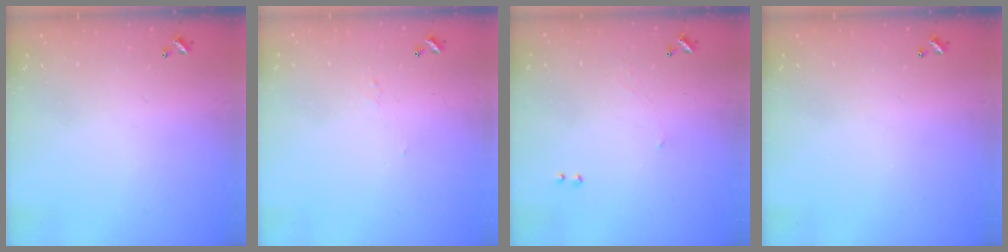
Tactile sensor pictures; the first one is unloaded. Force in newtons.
{"total": 0.9, "press": 0.7, "slide": 0.5}
{"total": 1.3, "press": 1.0, "slide": 0.7}
{"total": 0.0}